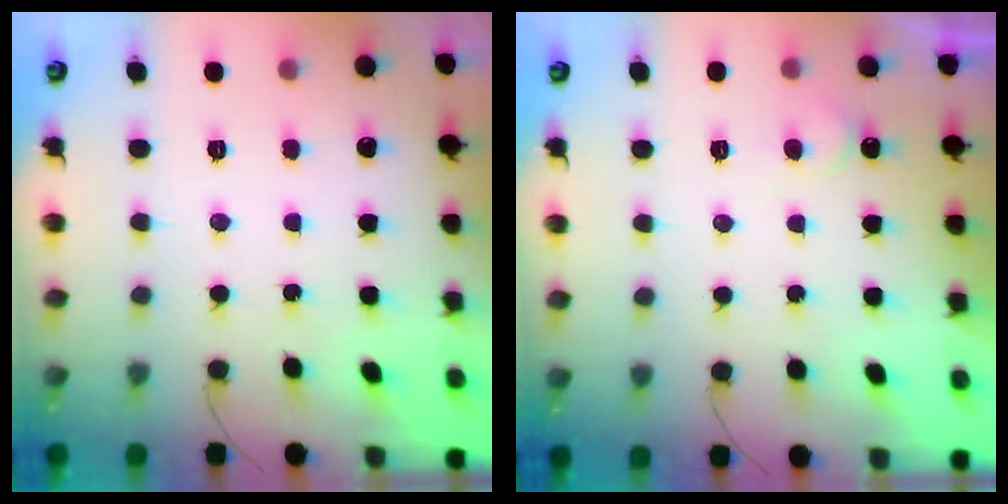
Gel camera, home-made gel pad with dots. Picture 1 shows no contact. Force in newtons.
{"total": 3.4, "press": 3.4, "slide": 0.3}